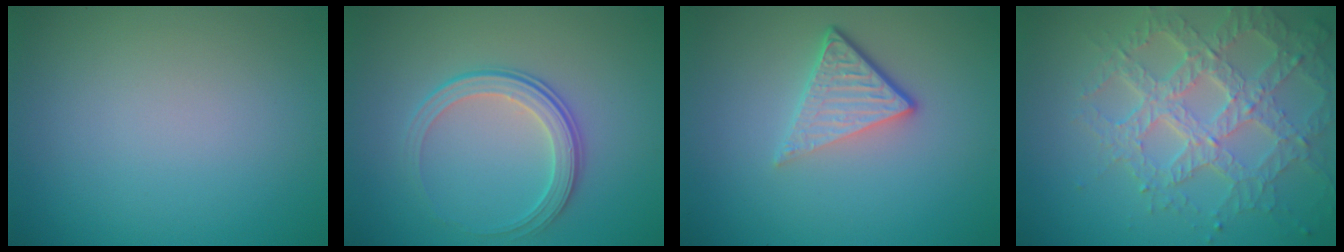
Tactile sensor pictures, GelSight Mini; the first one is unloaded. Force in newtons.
{"total": 2.8, "press": 2.2, "slide": 1.8}
{"total": 4.1, "press": 2.7, "slide": 3.1}
{"total": 7.5, "press": 5.3, "slide": 5.2}